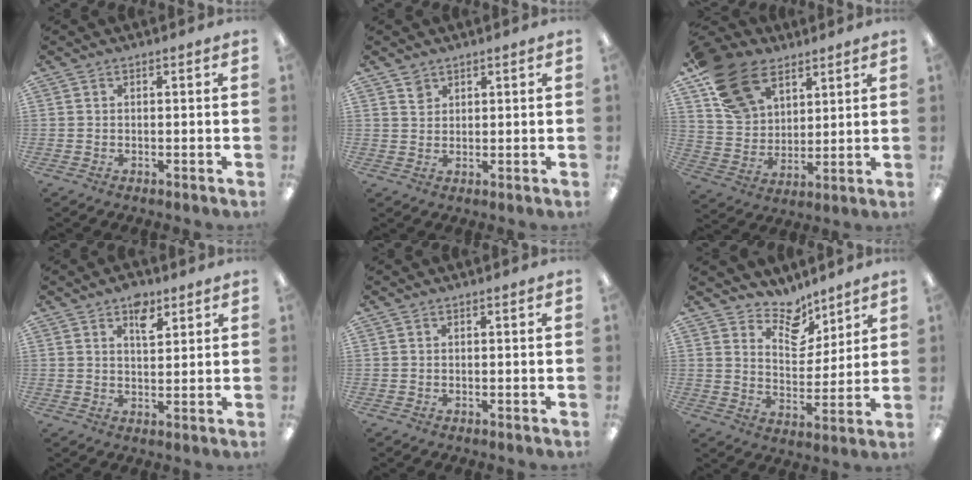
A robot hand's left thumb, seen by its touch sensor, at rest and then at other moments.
{"total": 2.4, "force": [1.9, 1.4, 0.4], "torque": [-0.001, -0.006, 0.036]}
{"total": 16.8, "force": [10.4, 10.6, 7.9], "torque": [-0.157, -0.033, 0.202]}
{"total": 6.0, "force": [3.7, 3.1, 3.6], "torque": [-0.040, -0.016, 0.059]}
{"total": 0.0}
{"total": 9.3, "force": [7.9, 4.5, 2.1], "torque": [-0.035, -0.058, 0.146]}